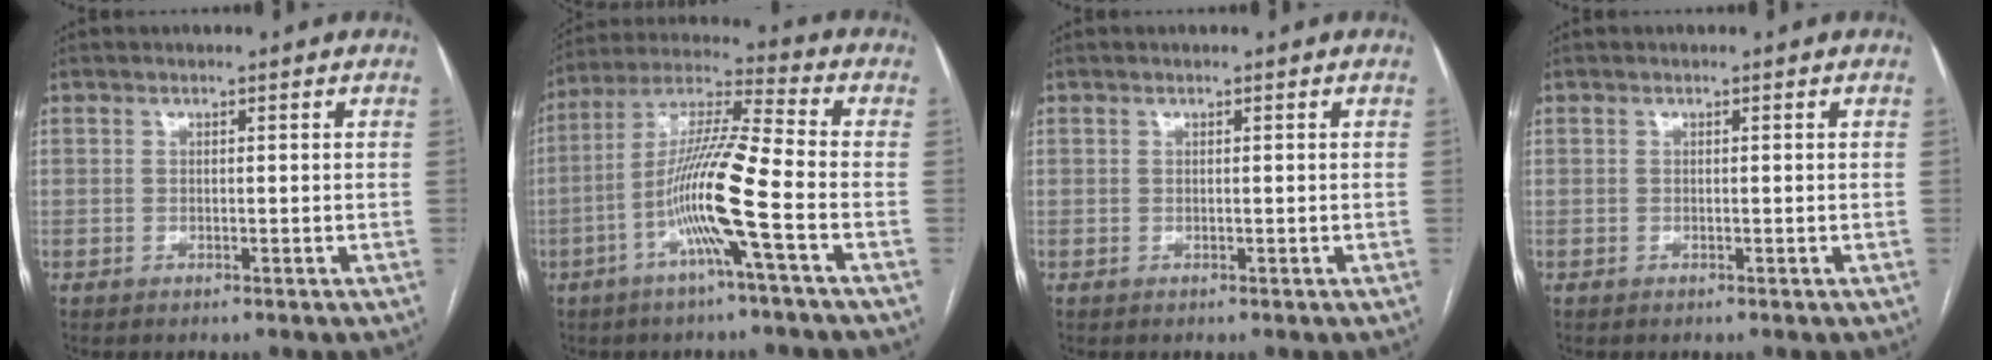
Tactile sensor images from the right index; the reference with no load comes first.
{"total": 12.9, "force": [-4.4, -0.7, 12.1], "torque": [-0.234, 0.007, -0.091]}
{"total": 0.0}
{"total": 0.0}